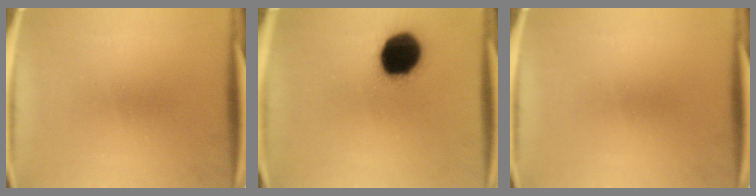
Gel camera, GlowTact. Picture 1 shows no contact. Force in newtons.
{"total": 17.2}
{"total": 0.0}